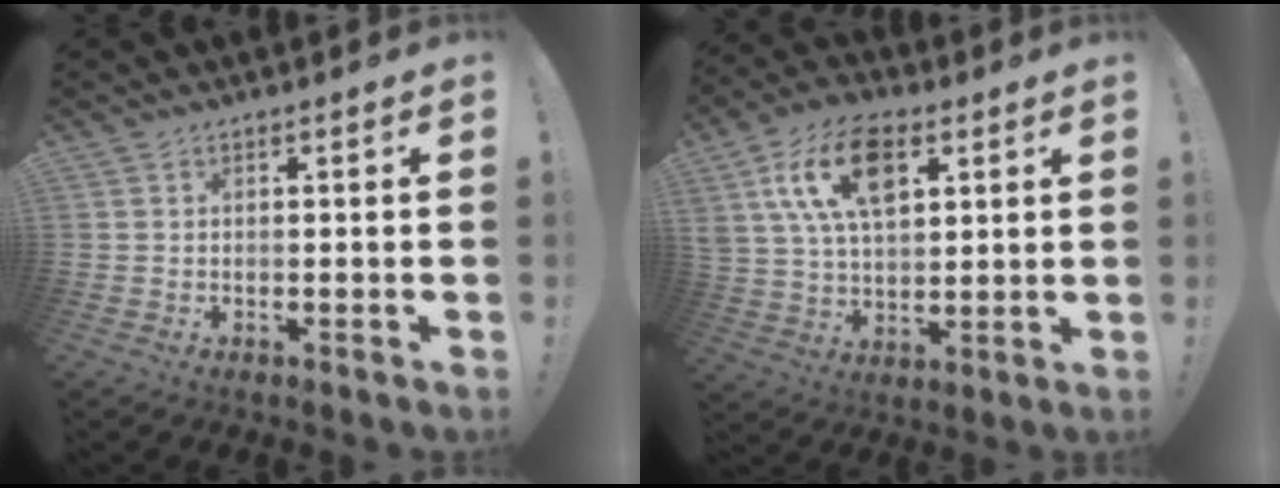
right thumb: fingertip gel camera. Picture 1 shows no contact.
{"total": 17.4, "force": [7.0, 10.7, 11.8], "torque": [-0.202, -0.008, 0.129]}